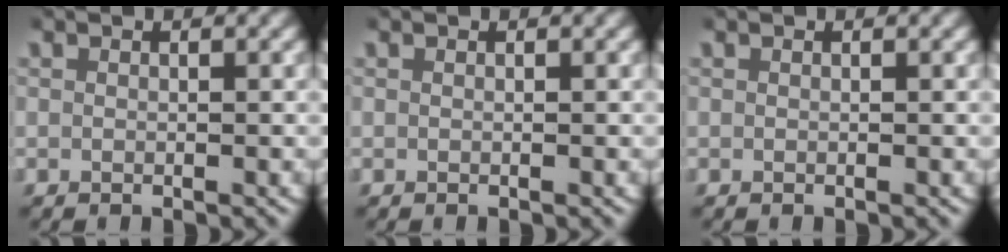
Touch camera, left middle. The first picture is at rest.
{"total": 0.0}
{"total": 0.0}